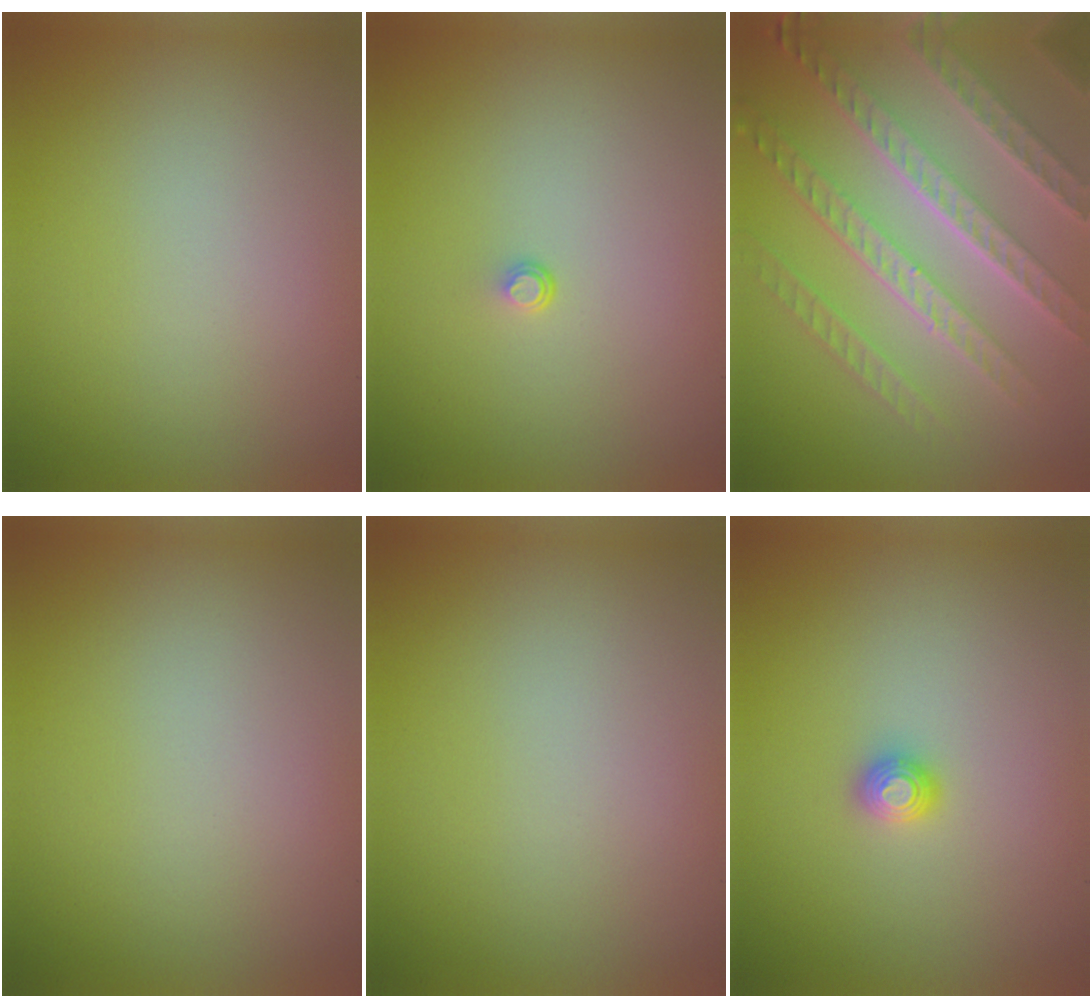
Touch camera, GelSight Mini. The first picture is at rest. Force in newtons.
{"total": 0.5, "press": 0.3, "slide": 0.5}
{"total": 8.0, "press": 5.7, "slide": 5.6}
{"total": 0.0}
{"total": 0.0}
{"total": 0.9, "press": 0.9, "slide": 0.0}